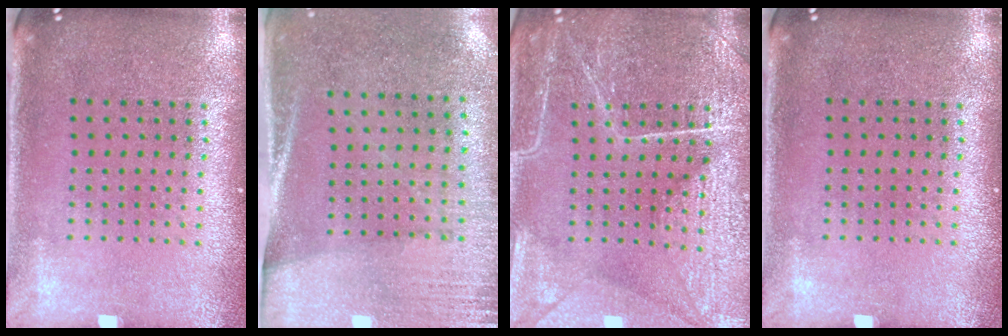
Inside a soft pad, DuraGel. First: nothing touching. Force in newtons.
{"total": 2.7, "press": 2.4, "slide": 1.3}
{"total": 4.2, "press": 4.2, "slide": 0.3}
{"total": 0.0}